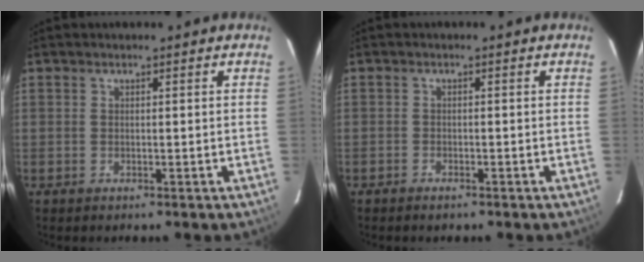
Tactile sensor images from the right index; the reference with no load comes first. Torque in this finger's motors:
{"motor_torque": [0.17, -0.18, -0.09, -0.04]}